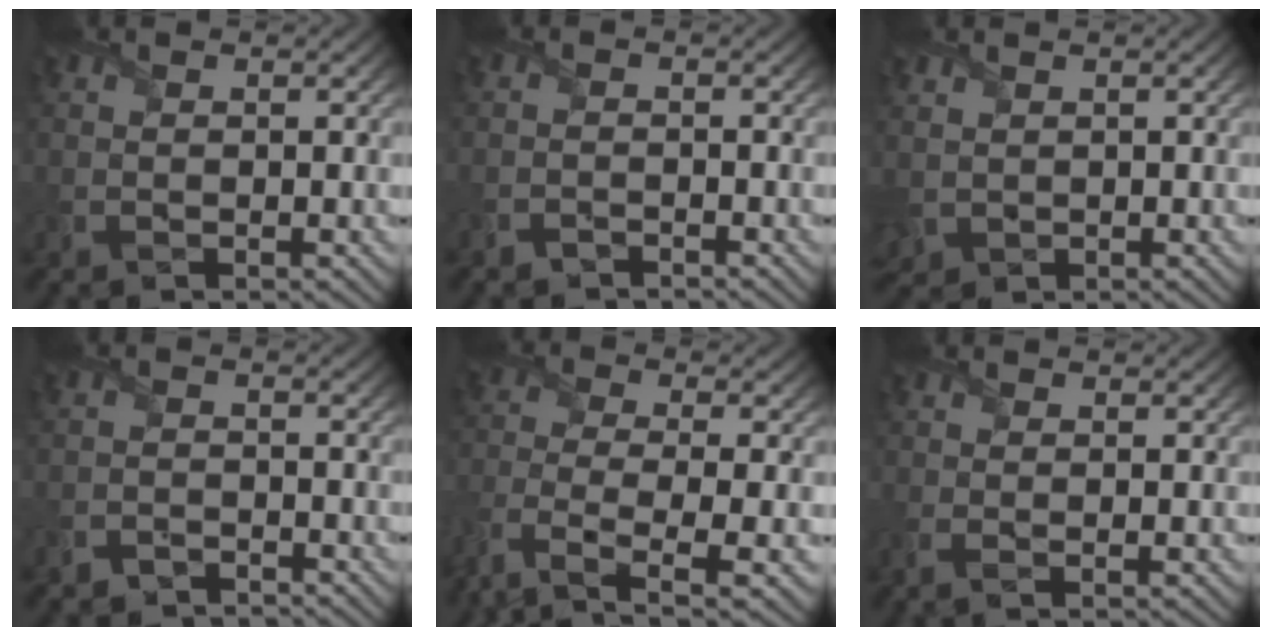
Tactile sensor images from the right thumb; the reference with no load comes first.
{"total": 1.4, "force": [-1.4, 0.0, -0.1], "torque": [0.002, 0.002, -0.032]}
{"total": 1.9, "force": [0.9, 1.6, 0.4], "torque": [-0.030, -0.002, 0.018]}
{"total": 2.2, "force": [-2.2, 0.3, 0.0], "torque": [0.001, 0.001, -0.052]}
{"total": 8.5, "force": [-5.2, 2.8, 6.1], "torque": [-0.143, -0.024, -0.108]}
{"total": 1.3, "force": [-0.2, 0.5, 1.2], "torque": [-0.031, -0.003, -0.004]}